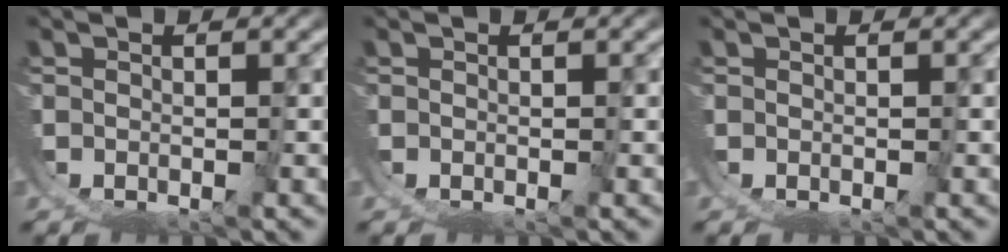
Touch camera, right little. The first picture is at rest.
{"total": 0.0}
{"total": 0.0}